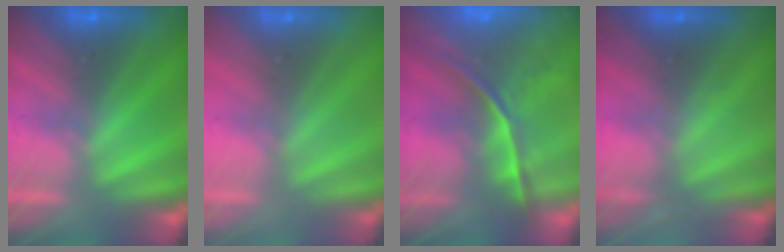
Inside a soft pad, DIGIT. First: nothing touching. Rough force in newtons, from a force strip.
{"total": 2.9}
{"total": 5.5}
{"total": 2.3}